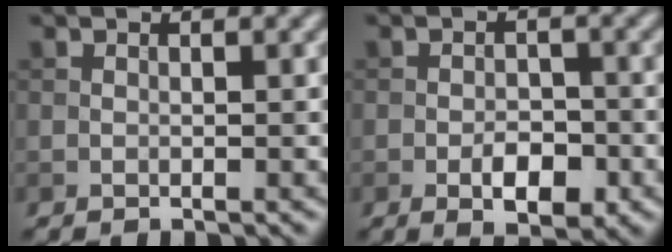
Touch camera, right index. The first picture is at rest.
{"total": 3.7, "force": [-1.5, 1.9, 2.8], "torque": [-0.039, -0.001, -0.023]}